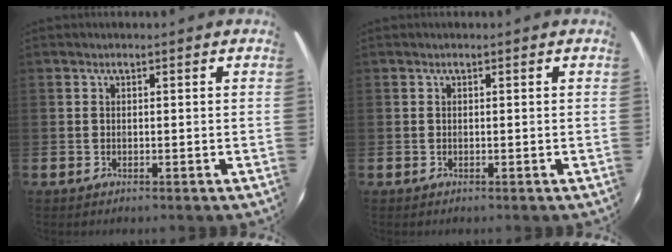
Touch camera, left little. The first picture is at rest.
{"total": 0.0}